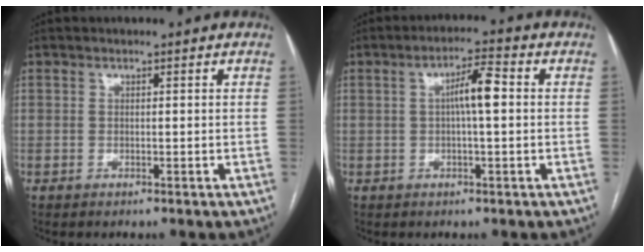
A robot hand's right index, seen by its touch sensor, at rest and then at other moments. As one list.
[{"total": 5.2, "force": [0.5, 0.7, 5.2], "torque": [-0.093, 0.013, 0.005]}]